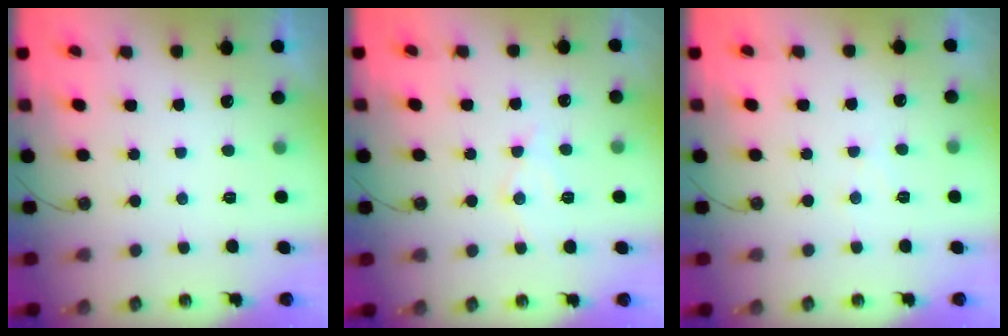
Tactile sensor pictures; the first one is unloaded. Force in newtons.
{"total": 7.2, "press": 7.2, "slide": 0.6}
{"total": 4.3, "press": 4.2, "slide": 0.7}